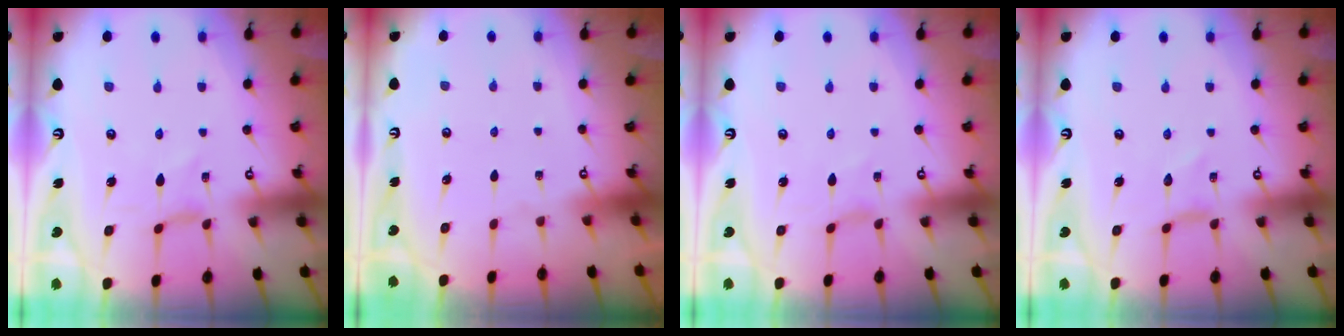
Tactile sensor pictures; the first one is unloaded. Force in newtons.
{"total": 0.0}
{"total": 0.6, "press": 0.5, "slide": 0.2}
{"total": 0.0}